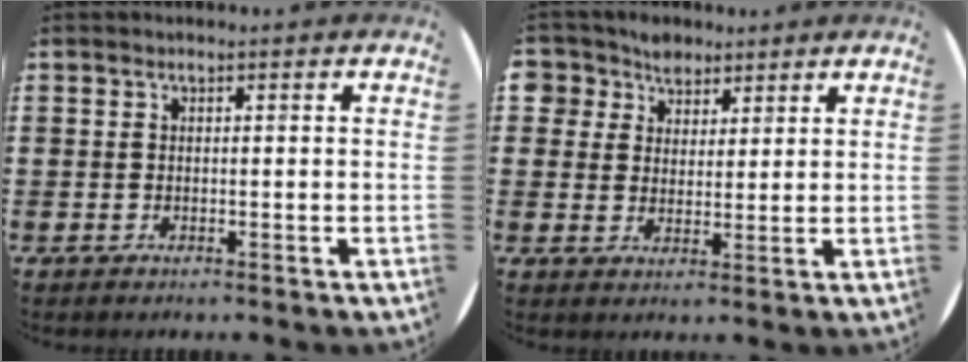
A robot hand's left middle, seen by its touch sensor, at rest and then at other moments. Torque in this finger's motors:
{"motor_torque": [0.41, -0.36, 0.04, 0.01]}